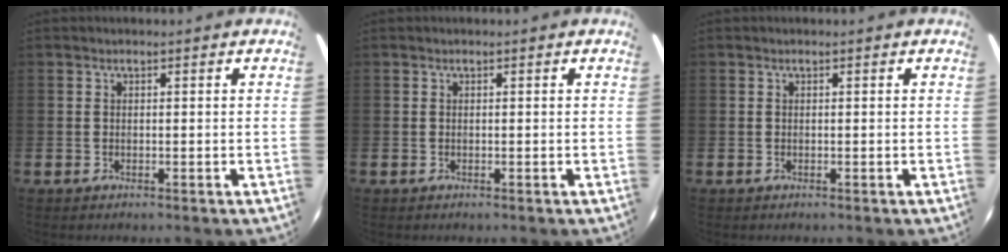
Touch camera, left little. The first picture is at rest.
{"total": 0.0}
{"total": 0.0}